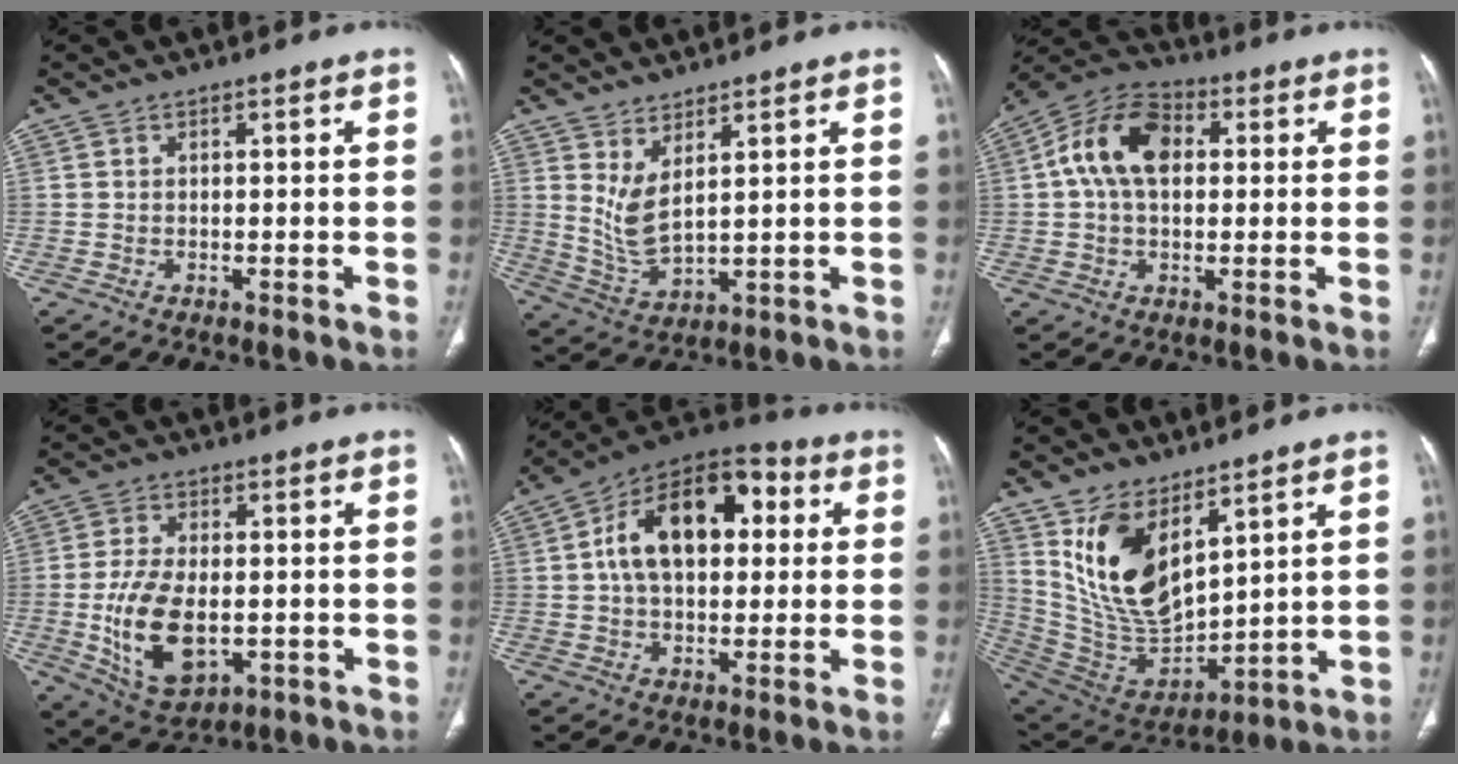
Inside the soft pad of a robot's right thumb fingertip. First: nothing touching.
{"total": 5.3, "force": [2.5, 1.6, 4.3], "torque": [-0.092, -0.032, 0.065]}
{"total": 12.4, "force": [2.1, 8.0, 9.3], "torque": [-0.163, 0.025, 0.027]}
{"total": 13.3, "force": [-2.1, 7.4, 10.8], "torque": [-0.197, -0.006, -0.022]}
{"total": 18.2, "force": [3.3, 11.0, 14.1], "torque": [-0.201, 0.030, 0.044]}
{"total": 16.8, "force": [8.5, 8.6, 11.7], "torque": [-0.187, -0.050, 0.192]}